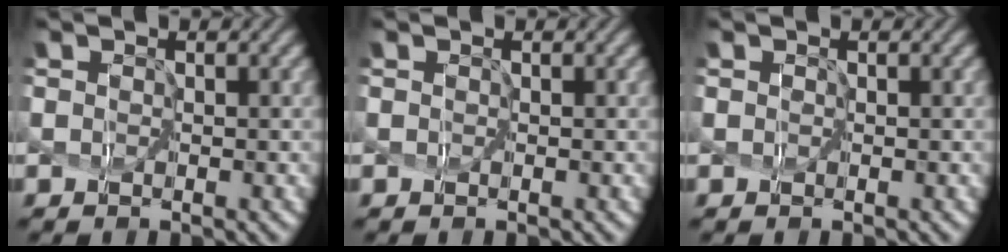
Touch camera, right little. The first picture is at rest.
{"total": 0.0}
{"total": 0.0}